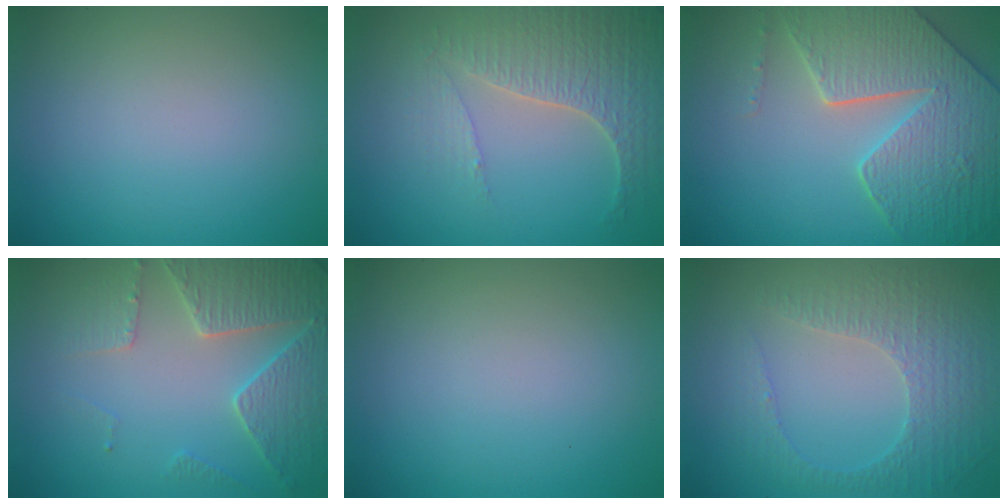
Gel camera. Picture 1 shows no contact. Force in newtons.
{"total": 4.2, "press": 4.0, "slide": 1.3}
{"total": 7.7, "press": 6.1, "slide": 4.6}
{"total": 4.5, "press": 4.3, "slide": 1.4}
{"total": 0.0}
{"total": 4.6, "press": 3.2, "slide": 3.3}